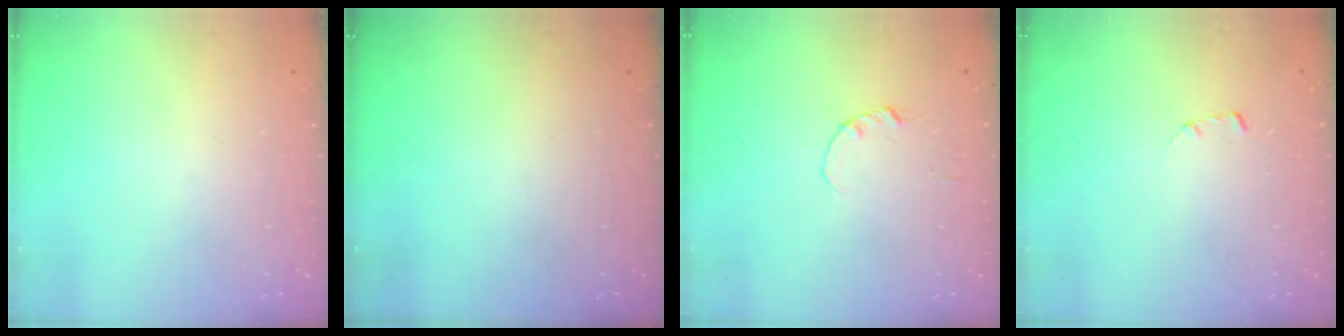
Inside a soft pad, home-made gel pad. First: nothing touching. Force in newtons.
{"total": 0.0}
{"total": 0.0}
{"total": 1.7, "press": 1.7, "slide": 0.2}